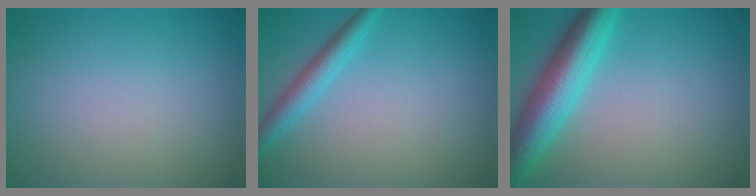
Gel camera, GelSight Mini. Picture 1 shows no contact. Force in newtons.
{"total": 2.6, "press": 2.6, "slide": 0.1}
{"total": 6.8, "press": 6.8, "slide": 0.3}